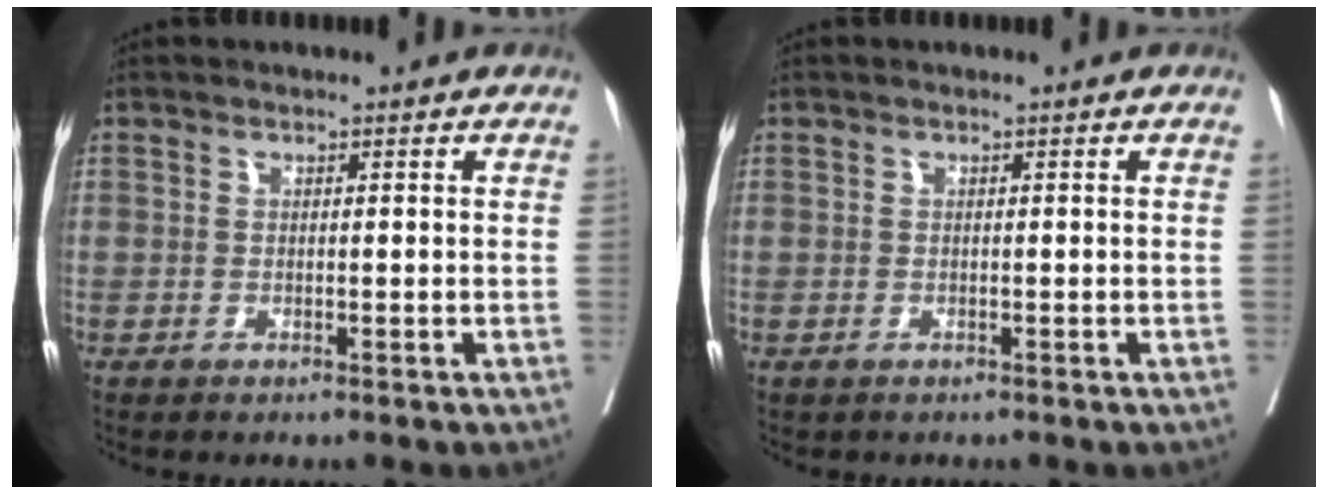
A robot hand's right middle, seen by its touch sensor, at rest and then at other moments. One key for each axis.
{"total": 0.0}